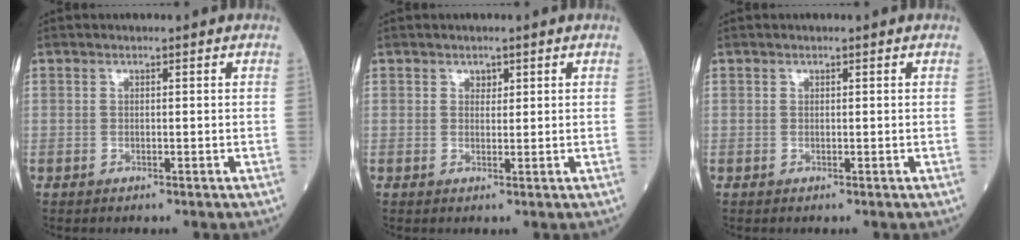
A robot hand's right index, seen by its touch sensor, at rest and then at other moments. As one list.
[{"total": 1.1, "force": [0.7, 0.8, 0.5], "torque": [-0.001, -0.004, 0.010]}, {"total": 0.0}]